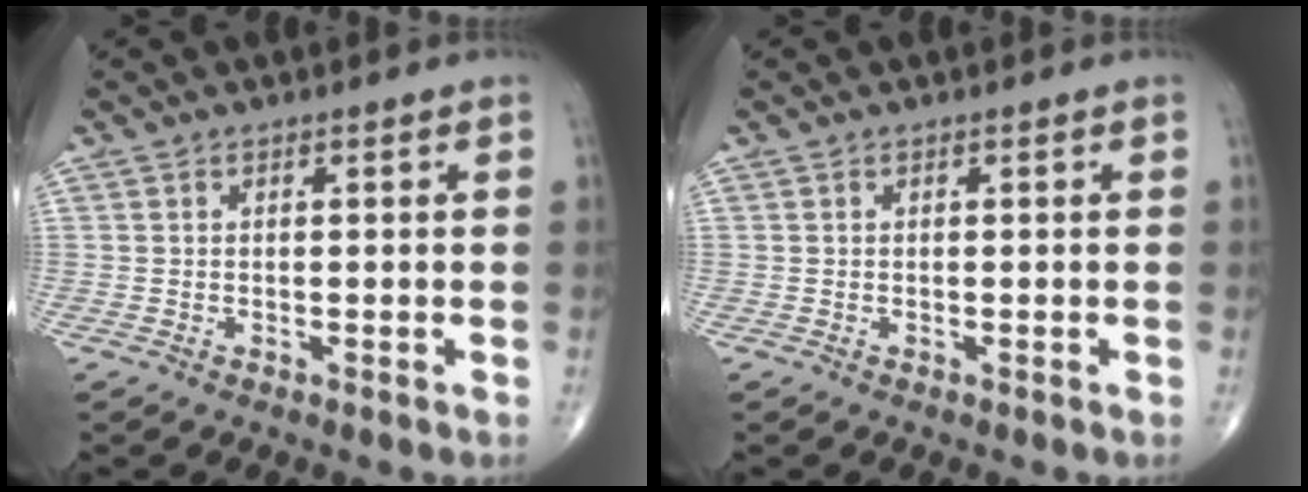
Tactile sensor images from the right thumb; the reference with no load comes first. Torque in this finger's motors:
{"motor_torque": [-0.24, 0.24, -0.22, 0.03, 0.00]}